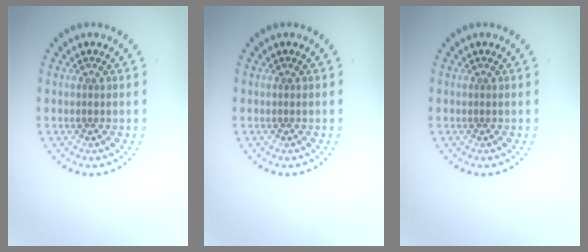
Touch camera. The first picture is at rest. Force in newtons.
{"total": 0.0}
{"total": 0.0}